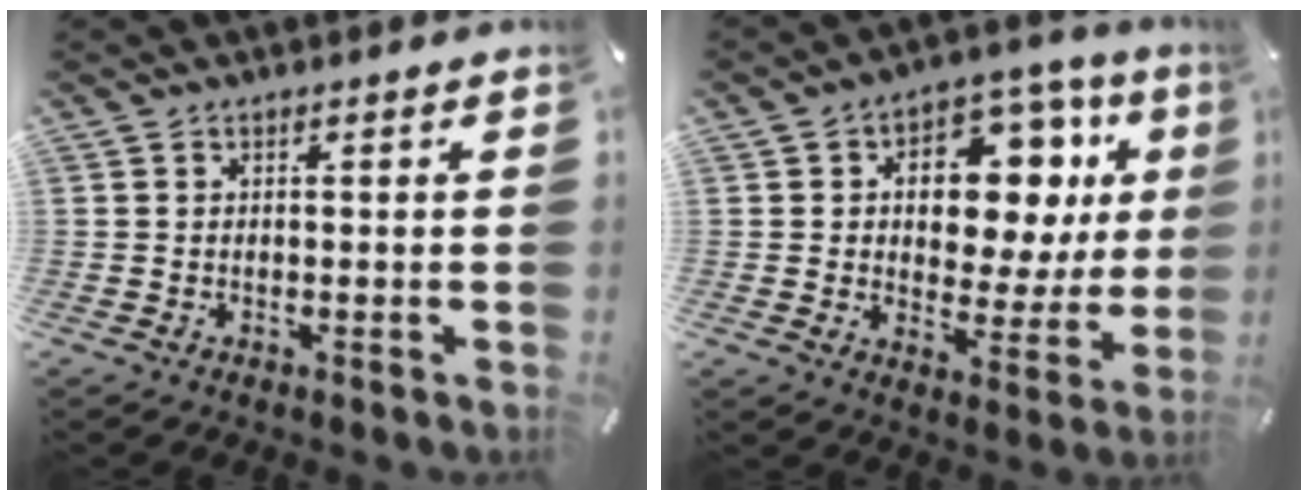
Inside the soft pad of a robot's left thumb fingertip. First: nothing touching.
{"total": 15.3, "force": [5.1, 10.1, 10.2], "torque": [-0.136, -0.035, 0.091]}